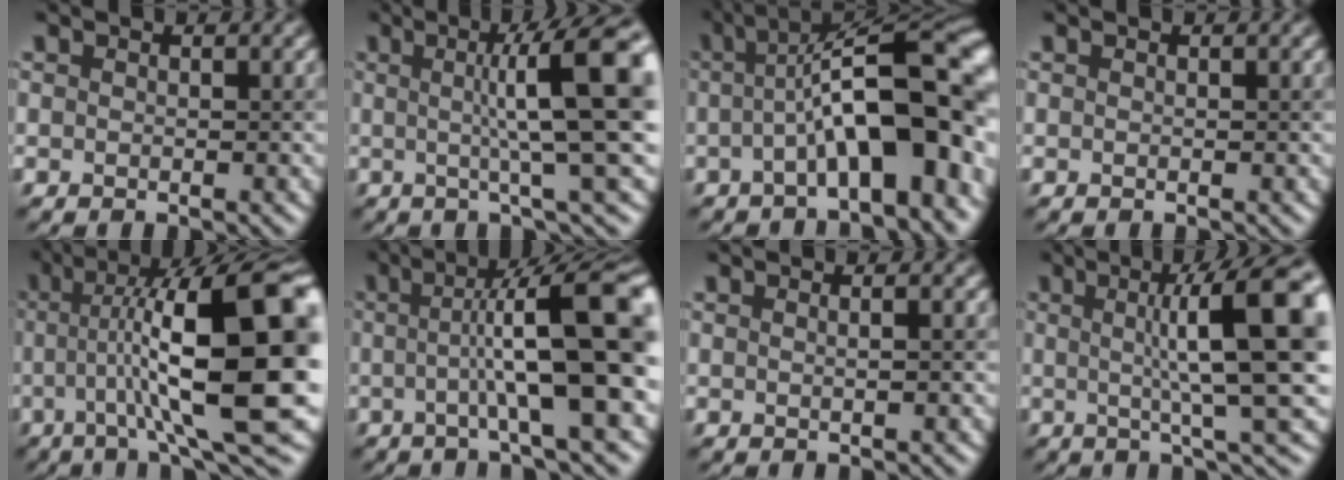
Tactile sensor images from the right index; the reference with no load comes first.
{"total": 11.3, "force": [1.6, 1.9, 11.0], "torque": [-0.122, 0.020, 0.026]}
{"total": 11.0, "force": [-0.8, 3.1, 10.5], "torque": [-0.154, 0.026, -0.010]}
{"total": 0.0}
{"total": 14.8, "force": [0.6, 3.1, 14.4], "torque": [-0.199, 0.020, 0.015]}
{"total": 11.3, "force": [0.0, 1.8, 11.1], "torque": [-0.136, 0.023, -0.003]}
{"total": 2.3, "force": [0.8, 1.2, 1.8], "torque": [0.000, 0.017, -0.010]}
{"total": 12.4, "force": [2.0, 2.2, 12.1], "torque": [-0.139, 0.017, 0.036]}